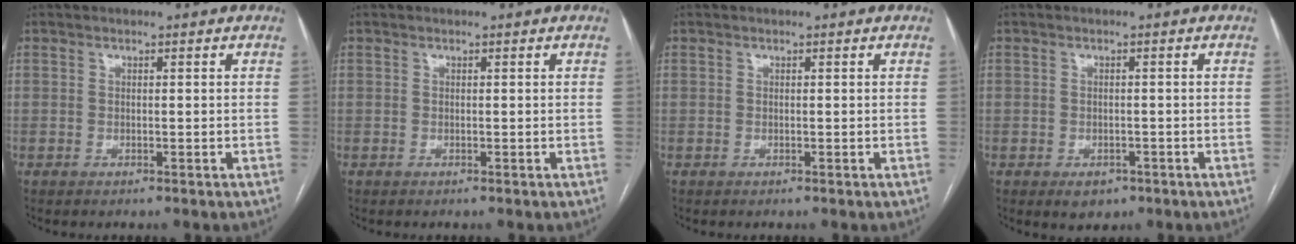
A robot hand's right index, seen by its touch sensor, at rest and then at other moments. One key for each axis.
{"total": 0.0}
{"total": 0.0}
{"total": 2.9, "fx": -1.6, "fy": 2.1, "fz": 1.3, "tx": -0.012, "ty": 0.001, "tz": -0.013}